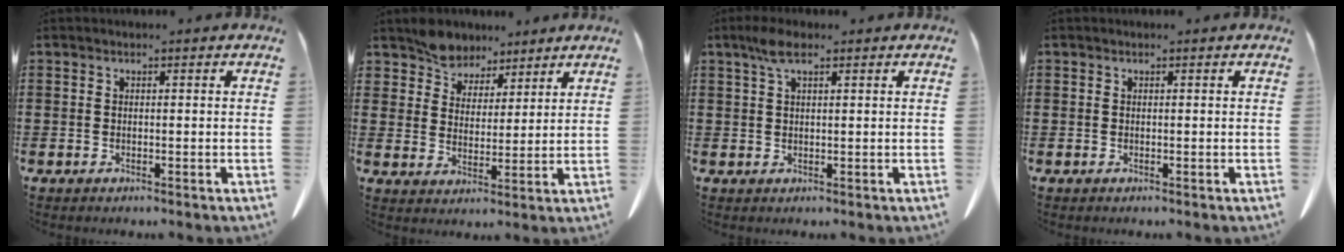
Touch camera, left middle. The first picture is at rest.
{"total": 6.0, "force": [5.3, 2.7, 0.2], "torque": [-0.031, -0.015, 0.103]}
{"total": 3.7, "force": [1.9, 1.2, 2.9], "torque": [-0.065, 0.006, 0.033]}
{"total": 0.0}